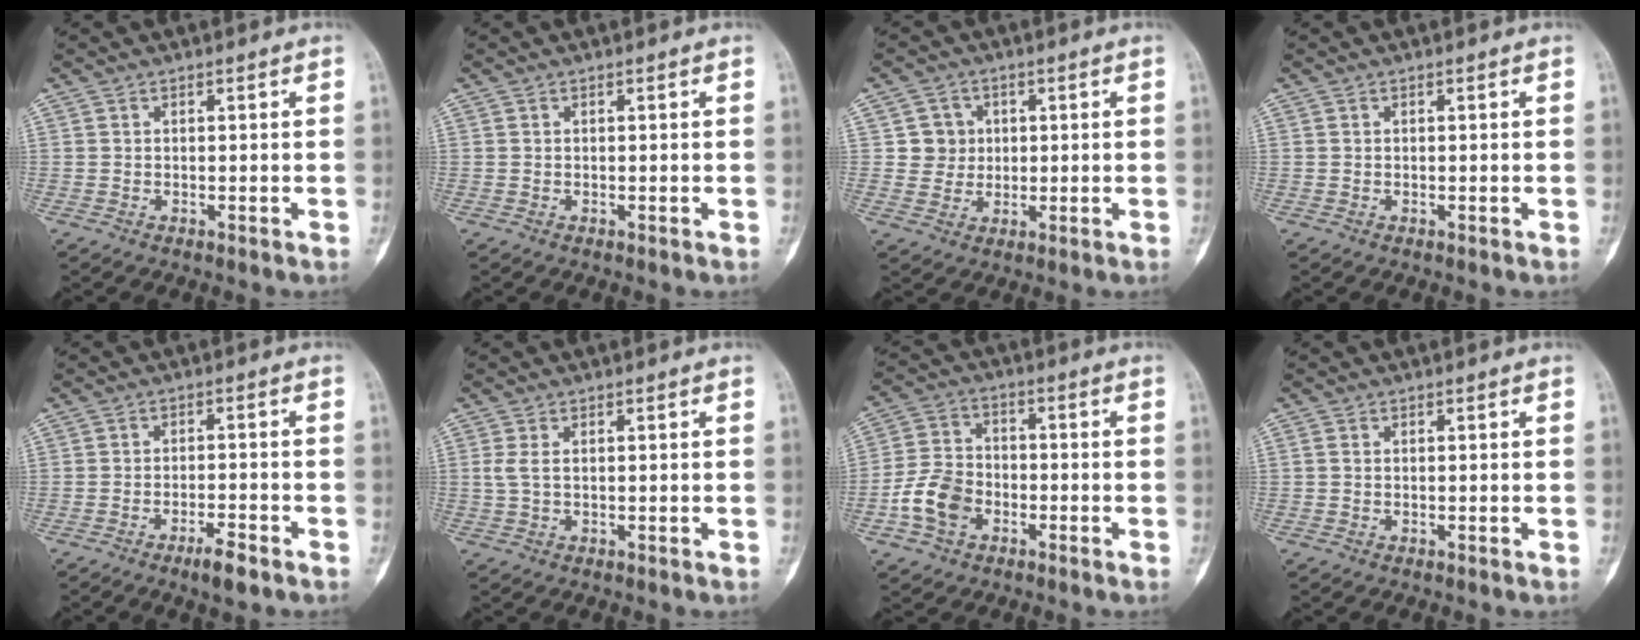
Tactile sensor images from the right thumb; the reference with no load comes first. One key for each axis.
{"total": 0.0}
{"total": 5.0, "fx": 1.0, "fy": 4.9, "fz": 0.6, "tx": 0.022, "ty": 0.003, "tz": 0.013}
{"total": 0.0}
{"total": 4.5, "fx": -3.0, "fy": 1.0, "fz": 3.2, "tx": -0.057, "ty": 0.013, "tz": -0.048}
{"total": 2.1, "fx": 0.4, "fy": 1.0, "fz": 1.8, "tx": -0.051, "ty": 0.005, "tz": 0.011}
{"total": 9.0, "fx": -3.4, "fy": 6.5, "fz": 5.2, "tx": -0.094, "ty": 0.025, "tz": -0.067}
{"total": 0.6, "fx": 0.0, "fy": 0.4, "fz": 0.4, "tx": -0.013, "ty": -0.001, "tz": 0.001}